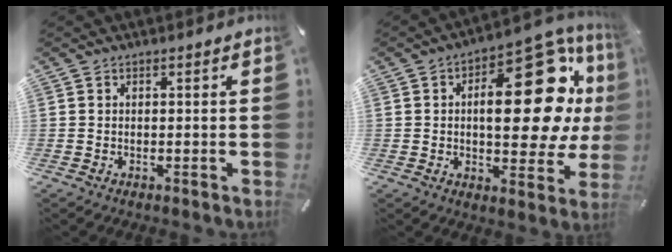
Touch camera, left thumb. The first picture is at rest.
{"total": 24.8, "force": [5.1, 11.4, 21.4], "torque": [-0.271, -0.039, 0.085]}